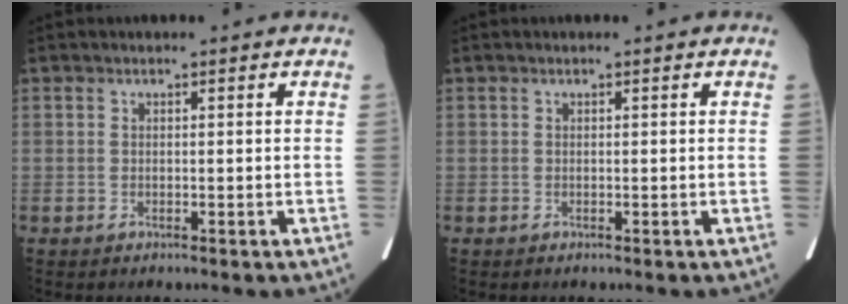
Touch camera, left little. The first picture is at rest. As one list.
[{"total": 0.0}]